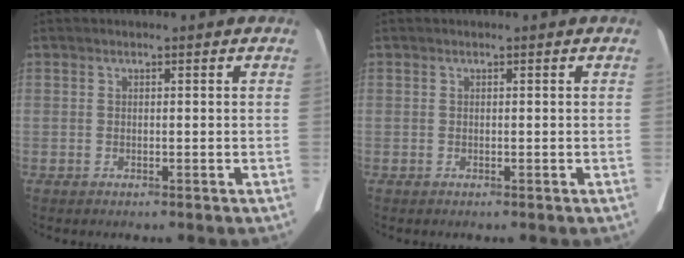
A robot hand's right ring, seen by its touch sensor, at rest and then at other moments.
{"total": 0.0}